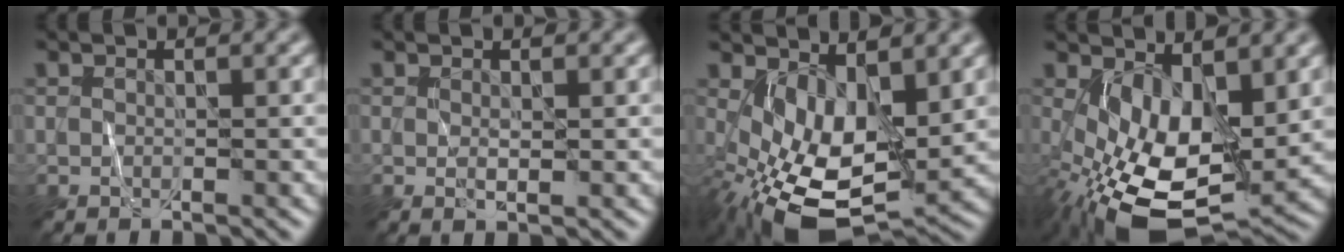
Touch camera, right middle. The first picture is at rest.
{"total": 0.7, "force": [0.2, 0.2, 0.6], "torque": [-0.010, -0.006, 0.007]}
{"total": 8.5, "force": [-0.9, 4.5, 7.1], "torque": [-0.146, -0.018, -0.011]}
{"total": 9.3, "force": [-1.5, 4.8, 7.9], "torque": [-0.165, -0.021, -0.019]}